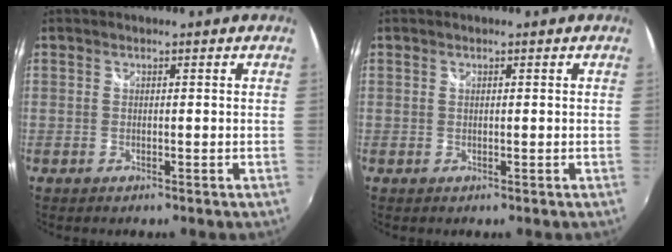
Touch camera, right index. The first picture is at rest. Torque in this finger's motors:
{"motor_torque": [-0.13, 0.13, 0.11, 0.01]}